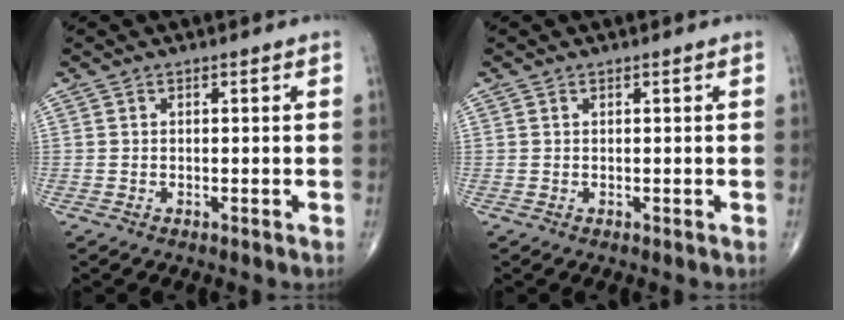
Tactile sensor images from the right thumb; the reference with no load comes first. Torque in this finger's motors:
{"motor_torque": [-0.10, -0.08, 0.17, 0.15, 0.01]}